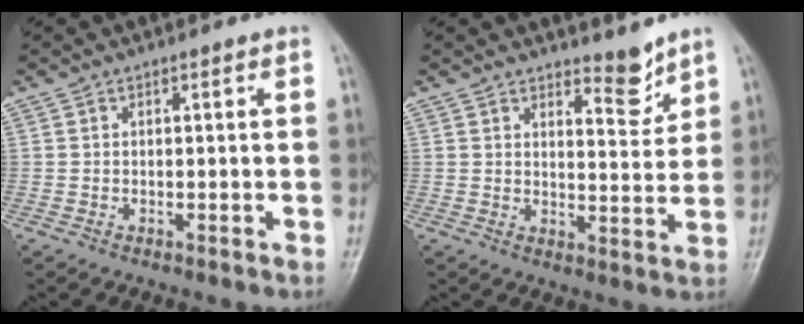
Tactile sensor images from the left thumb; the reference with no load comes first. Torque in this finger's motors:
{"motor_torque": [-0.09, 0.05, -0.21, -0.24, 0.06]}